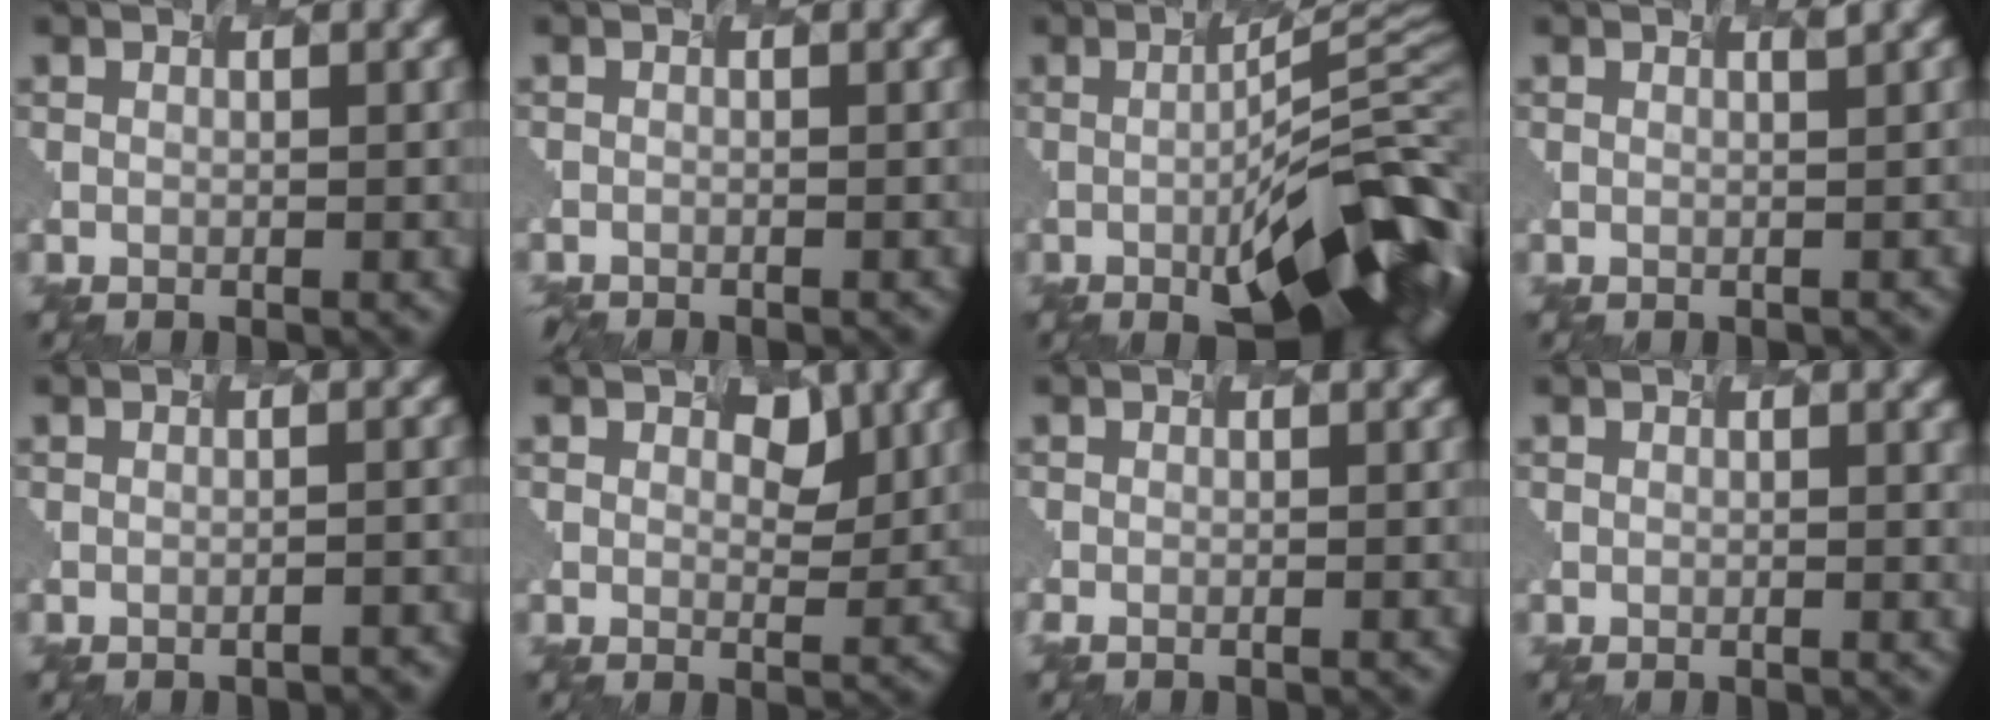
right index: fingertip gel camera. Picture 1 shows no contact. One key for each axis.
{"total": 1.7, "fx": -1.5, "fy": 0.4, "fz": 0.7, "tx": 0.008, "ty": 0.003, "tz": -0.013}
{"total": 13.2, "fx": -2.8, "fy": 3.6, "fz": 12.4, "tx": -0.171, "ty": 0.000, "tz": -0.031}
{"total": 0.9, "fx": 0.5, "fy": 0.4, "fz": 0.7, "tx": -0.001, "ty": 0.003, "tz": 0.002}
{"total": 2.0, "fx": -1.0, "fy": 0.8, "fz": 1.5, "tx": -0.001, "ty": 0.005, "tz": -0.004}
{"total": 1.6, "fx": 1.1, "fy": 1.0, "fz": 0.5, "tx": -0.009, "ty": -0.003, "tz": 0.023}
{"total": 0.9, "fx": -0.5, "fy": 0.3, "fz": 0.7, "tx": 0.003, "ty": 0.003, "tz": -0.002}
{"total": 0.0}